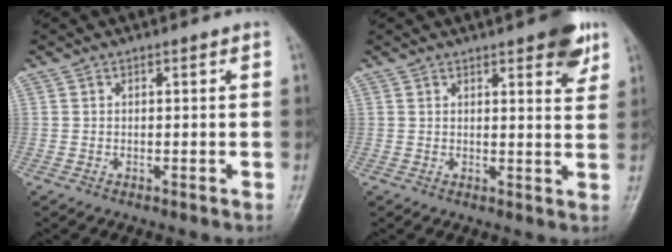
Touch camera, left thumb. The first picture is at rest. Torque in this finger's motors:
{"motor_torque": [1.19, 0.61, 0.71, -0.49, 0.14]}